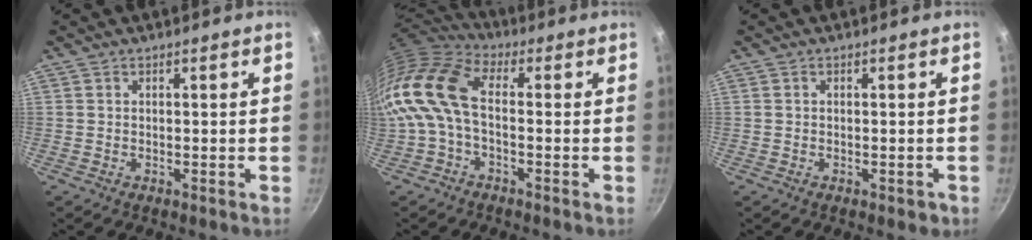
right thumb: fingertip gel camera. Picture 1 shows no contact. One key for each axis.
{"total": 14.7, "fx": -0.9, "fy": 8.3, "fz": 12.1, "tx": -0.257, "ty": 0.024, "tz": -0.037}
{"total": 1.4, "fx": -0.6, "fy": 0.9, "fz": 0.9, "tx": -0.007, "ty": 0.007, "tz": -0.005}